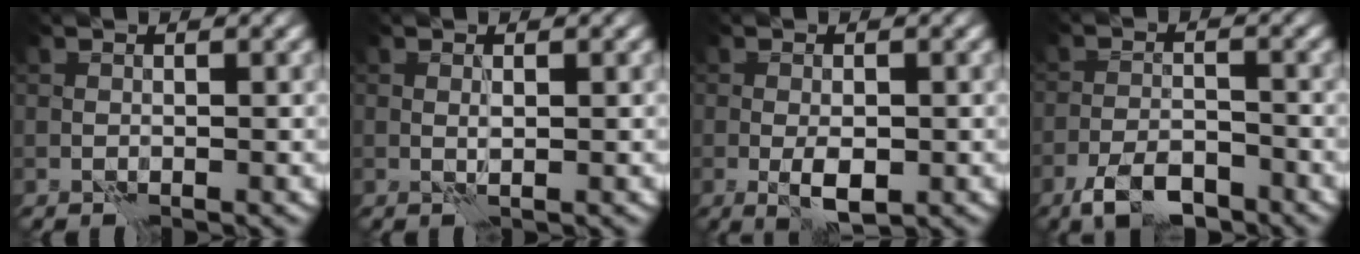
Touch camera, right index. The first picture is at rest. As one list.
[{"total": 0.6, "force": [0.5, -0.1, 0.4], "torque": [-0.011, -0.002, 0.009]}, {"total": 2.8, "force": [-0.6, 1.1, 2.5], "torque": [-0.044, -0.004, -0.007]}, {"total": 4.9, "force": [-3.6, 1.8, 2.8], "torque": [-0.044, -0.003, -0.069]}]